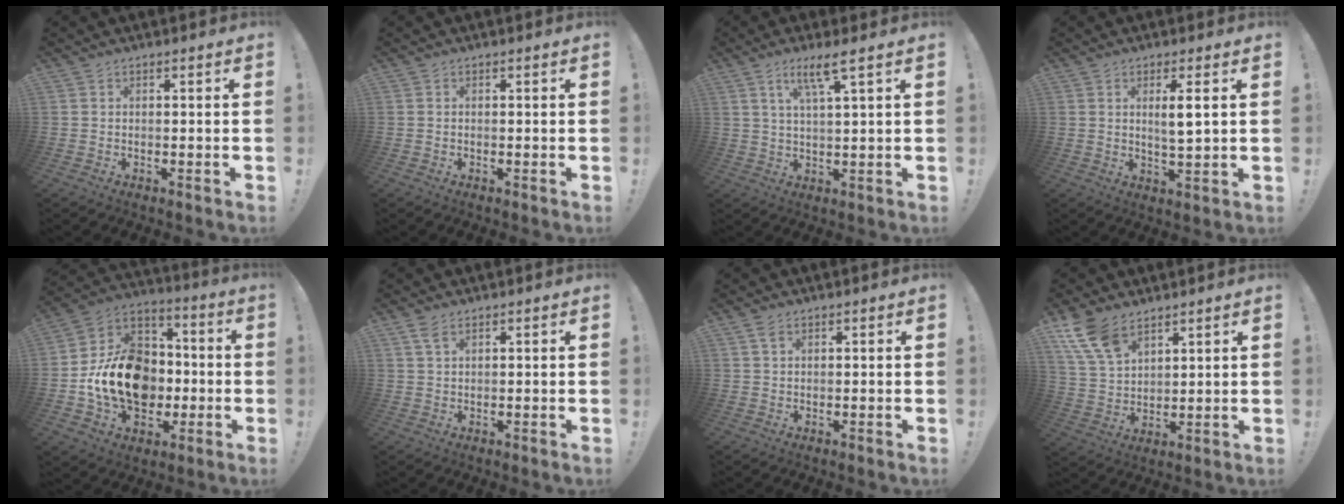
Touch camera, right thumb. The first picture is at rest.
{"total": 0.0}
{"total": 7.2, "force": [4.2, 0.7, 5.7], "torque": [-0.108, -0.012, 0.069]}
{"total": 4.7, "force": [1.8, 0.5, 4.3], "torque": [-0.064, -0.015, 0.024]}
{"total": 20.3, "force": [-3.0, 15.6, 12.7], "torque": [-0.212, 0.031, -0.037]}
{"total": 3.5, "force": [2.1, 1.6, 2.3], "torque": [-0.048, -0.004, 0.039]}
{"total": 2.3, "force": [1.3, 1.3, 1.4], "torque": [-0.029, 0.002, 0.025]}
{"total": 11.8, "force": [7.8, 6.3, 6.2], "torque": [-0.138, -0.032, 0.156]}